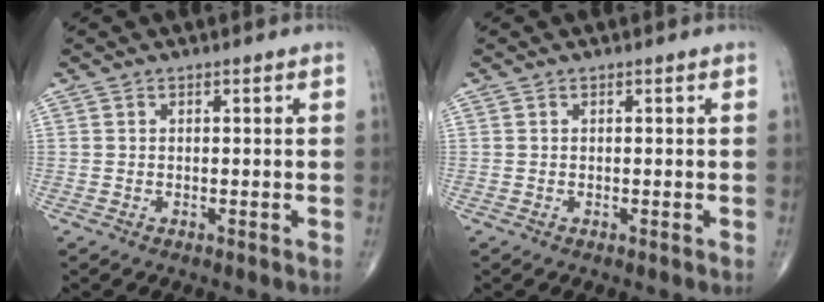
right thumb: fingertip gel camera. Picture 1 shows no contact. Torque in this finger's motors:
{"motor_torque": [0.00, 0.00, 0.00, 0.00, 0.00]}